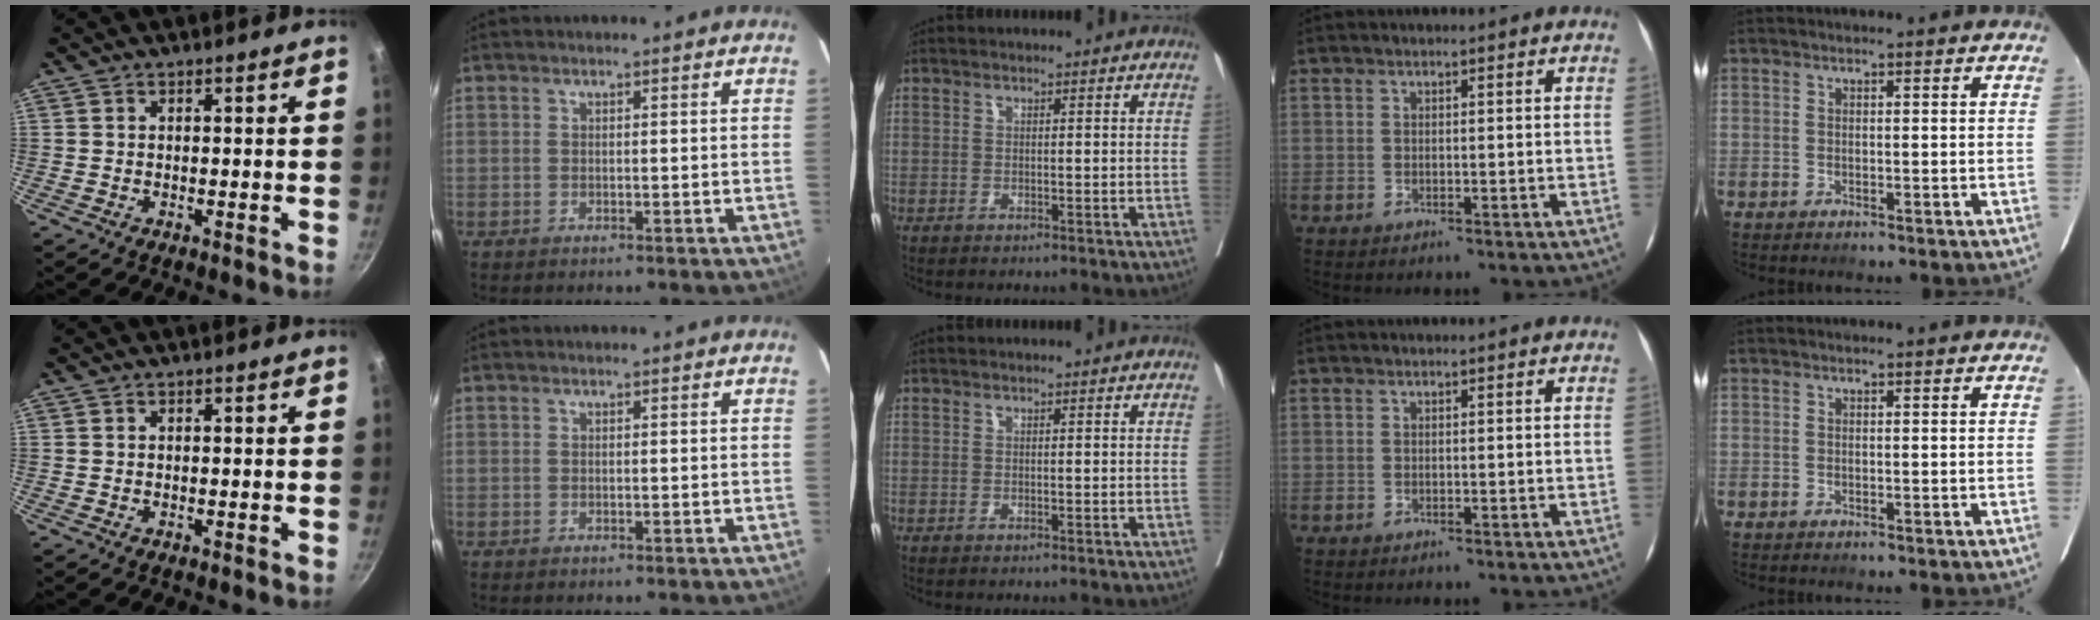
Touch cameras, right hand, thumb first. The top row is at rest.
{}